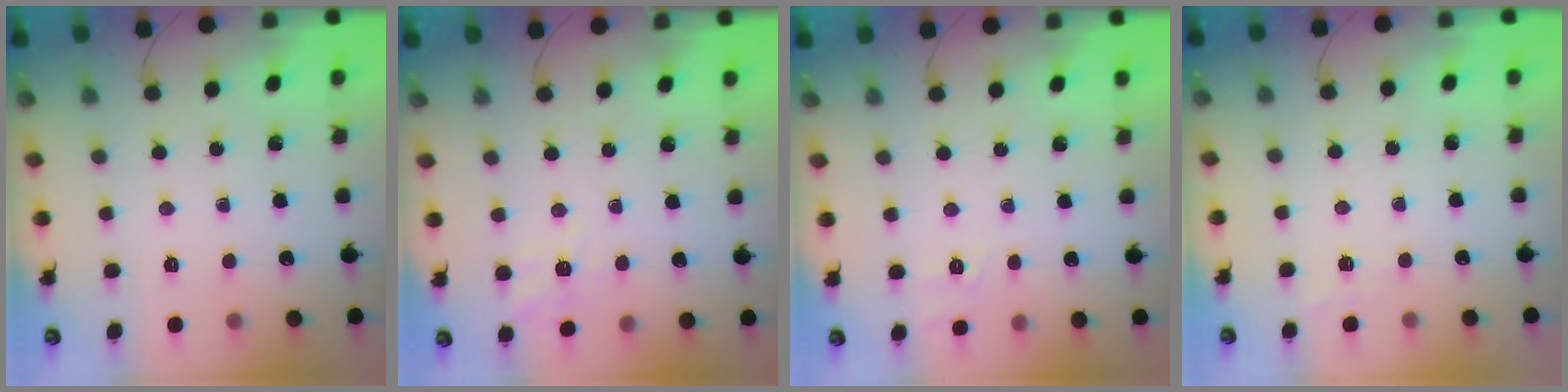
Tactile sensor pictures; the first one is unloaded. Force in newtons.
{"total": 2.4, "press": 1.0, "slide": 2.2}
{"total": 1.8, "press": 0.2, "slide": 1.8}
{"total": 4.3, "press": 4.1, "slide": 1.2}